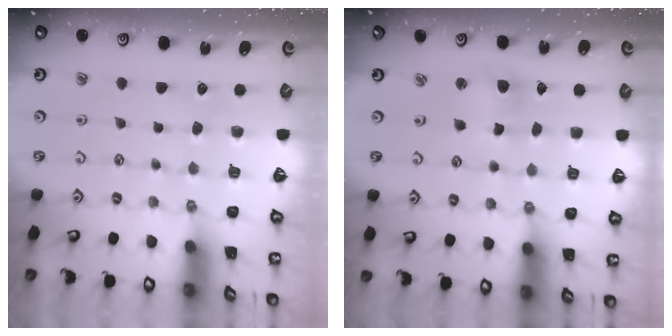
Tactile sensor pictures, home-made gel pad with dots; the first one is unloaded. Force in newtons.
{"total": 3.9, "press": 3.8, "slide": 0.5}